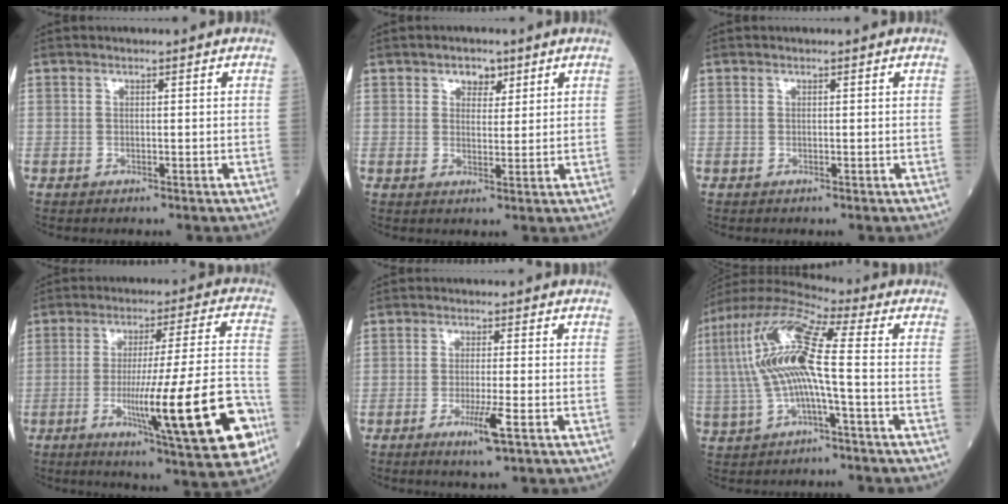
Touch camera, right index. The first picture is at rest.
{"total": 3.1, "force": [1.8, 1.9, 1.5], "torque": [-0.021, 0.003, 0.028]}
{"total": 0.0}
{"total": 20.6, "force": [-7.5, 0.7, 19.2], "torque": [-0.267, -0.012, -0.108]}
{"total": 4.5, "force": [-2.2, -0.1, 3.9], "torque": [-0.072, -0.010, -0.040]}
{"total": 13.5, "force": [-0.2, 1.6, 13.5], "torque": [-0.281, 0.029, -0.010]}